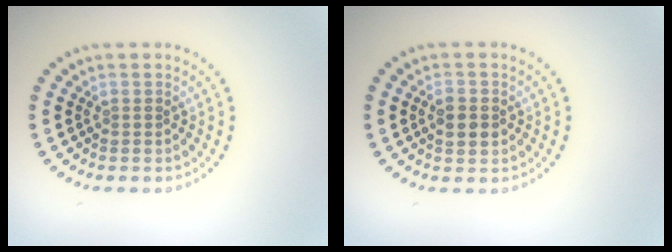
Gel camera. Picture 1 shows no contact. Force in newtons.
{"total": 2.5, "press": 2.5, "slide": 0.2}